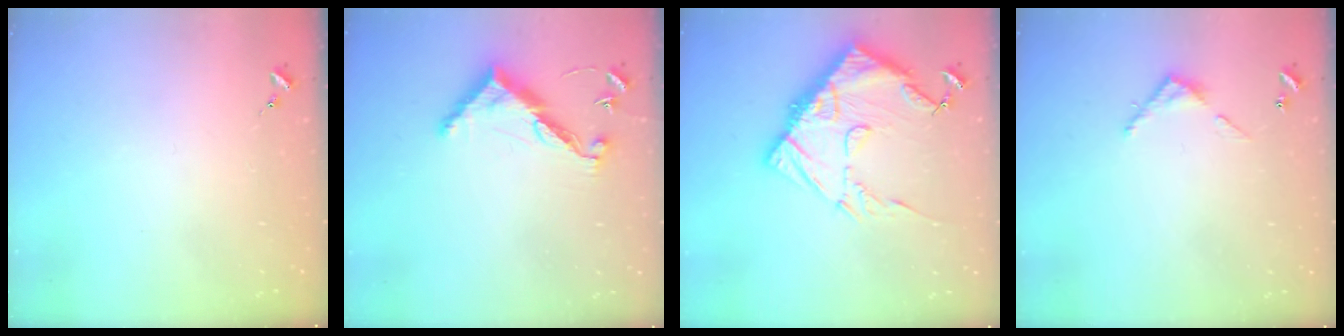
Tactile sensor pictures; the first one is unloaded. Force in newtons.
{"total": 10.6, "press": 10.6, "slide": 0.4}
{"total": 18.0, "press": 17.9, "slide": 1.9}
{"total": 3.9, "press": 3.9, "slide": 0.3}